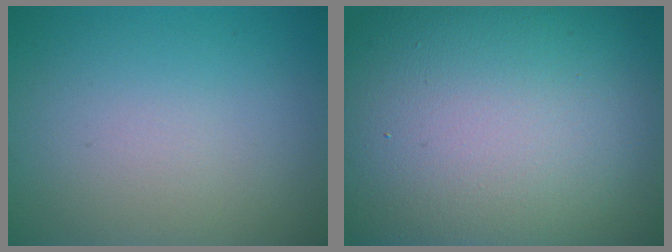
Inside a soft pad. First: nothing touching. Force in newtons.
{"total": 21.2, "press": 21.2, "slide": 1.4}